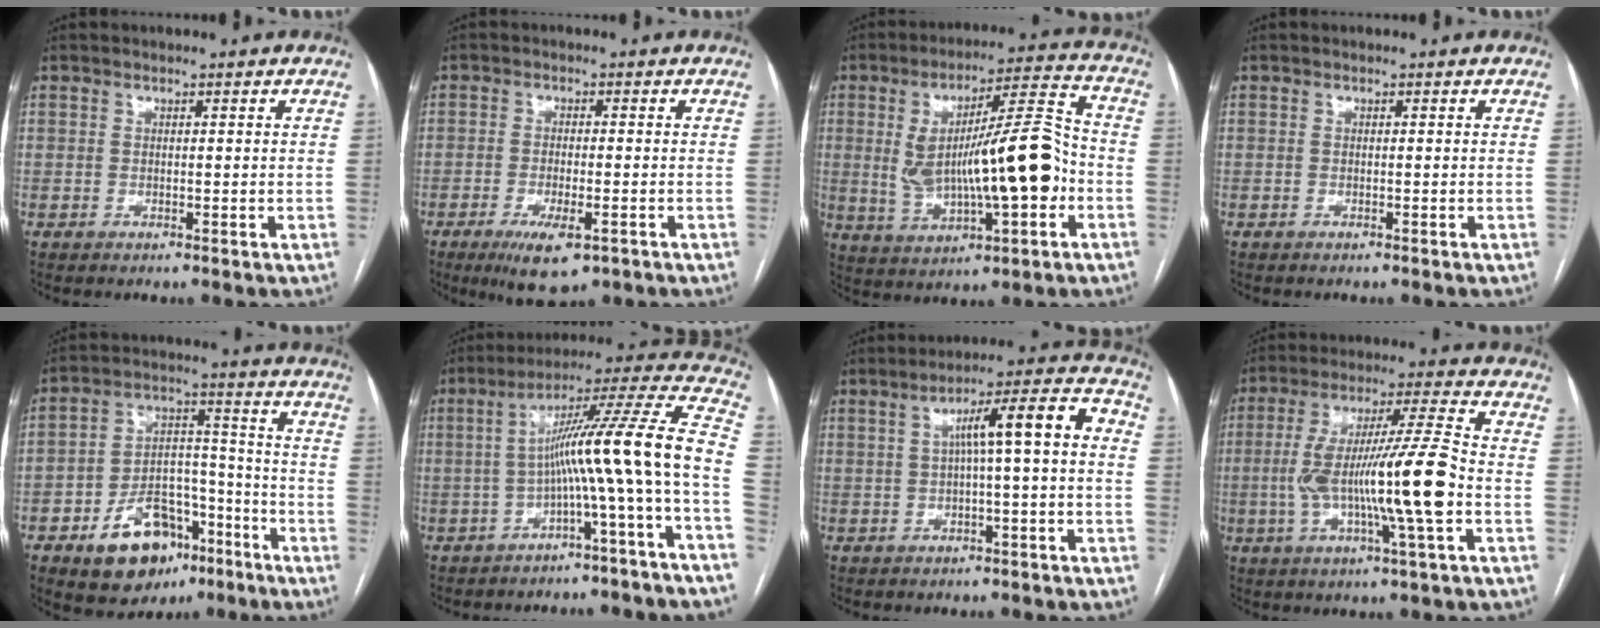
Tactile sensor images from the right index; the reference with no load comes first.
{"total": 7.0, "force": [-3.8, 1.8, 5.6], "torque": [-0.097, -0.015, -0.056]}
{"total": 17.0, "force": [-1.5, 3.3, 16.6], "torque": [-0.292, 0.021, -0.015]}
{"total": 0.0}
{"total": 13.1, "force": [-7.1, 8.0, 7.6], "torque": [-0.112, 0.029, -0.104]}
{"total": 15.9, "force": [-3.6, -1.8, 15.4], "torque": [-0.214, 0.039, -0.065]}
{"total": 9.2, "force": [0.2, 0.6, 9.2], "torque": [-0.134, 0.036, 0.001]}
{"total": 16.2, "force": [-2.8, 0.1, 16.0], "torque": [-0.291, 0.005, -0.052]}